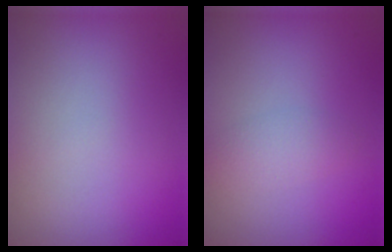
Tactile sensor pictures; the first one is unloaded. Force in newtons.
{"total": 1.9, "press": 1.9, "slide": 0.1}